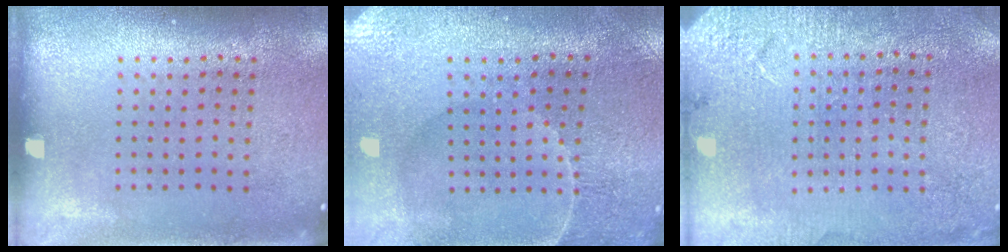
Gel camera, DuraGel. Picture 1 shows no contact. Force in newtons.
{"total": 0.9, "press": 0.8, "slide": 0.3}
{"total": 2.7, "press": 2.7, "slide": 0.1}